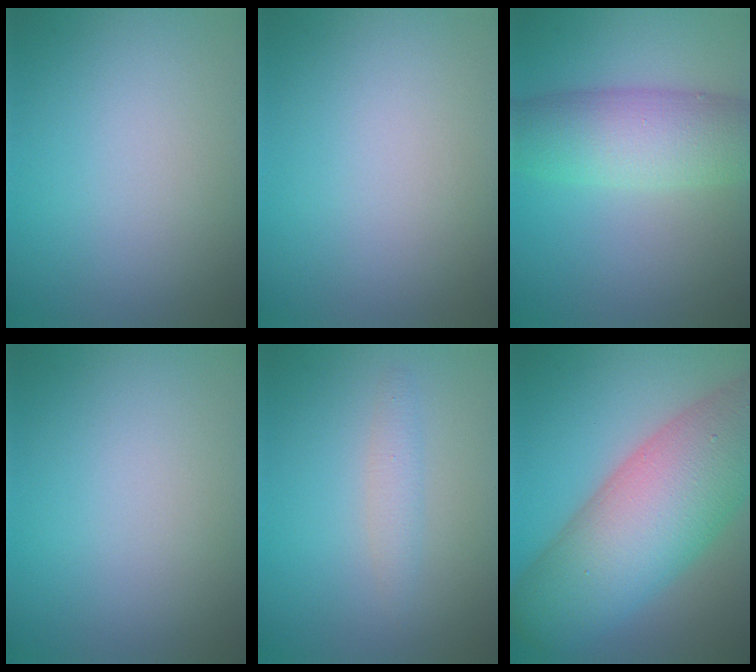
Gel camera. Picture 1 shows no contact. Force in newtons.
{"total": 0.0}
{"total": 7.1, "press": 7.1, "slide": 0.2}
{"total": 0.0}
{"total": 1.5, "press": 1.5, "slide": 0.0}
{"total": 14.1, "press": 14.1, "slide": 0.5}